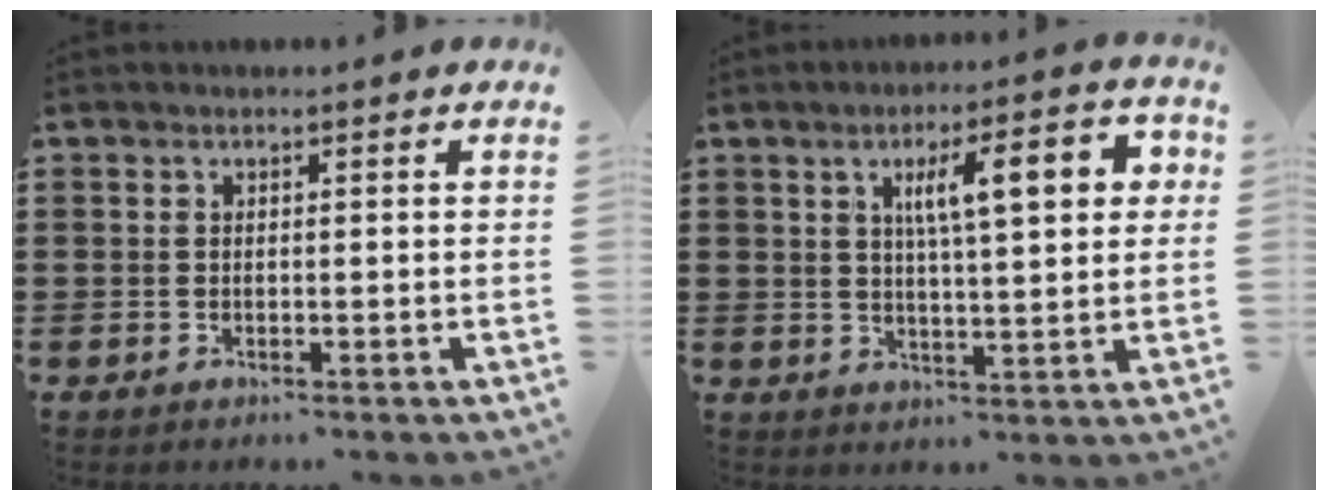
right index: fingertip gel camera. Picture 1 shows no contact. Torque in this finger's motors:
{"motor_torque": [0.90, 0.10, 0.56, 0.21]}